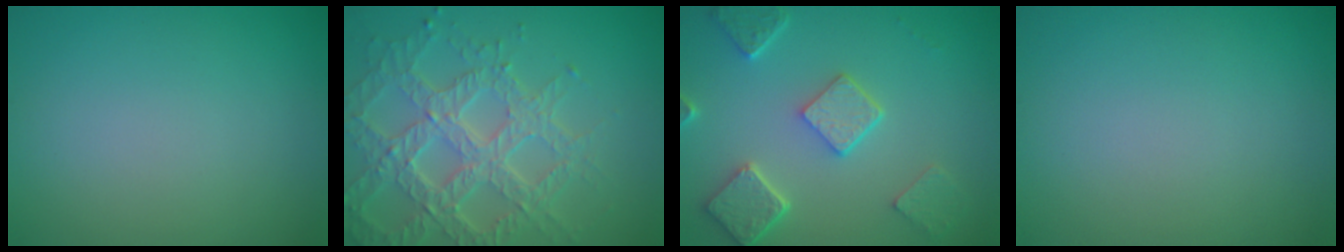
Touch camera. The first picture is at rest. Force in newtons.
{"total": 6.7, "press": 5.2, "slide": 4.2}
{"total": 4.9, "press": 3.9, "slide": 3.0}
{"total": 0.0}